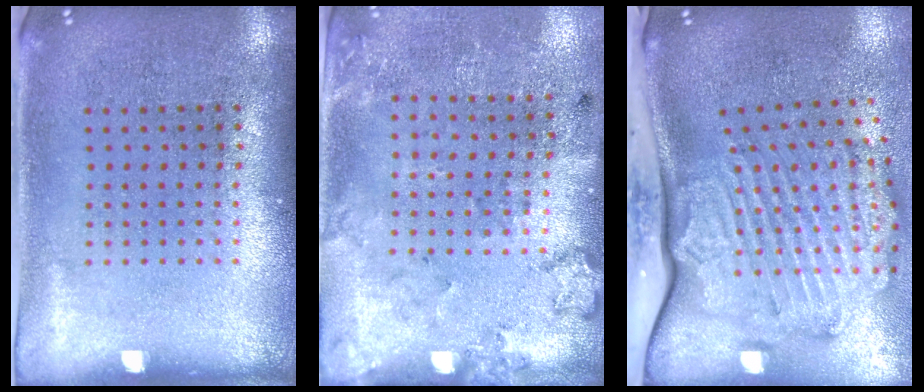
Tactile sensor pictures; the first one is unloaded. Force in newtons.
{"total": 2.0, "press": 1.3, "slide": 1.5}
{"total": 3.6, "press": 2.5, "slide": 2.7}